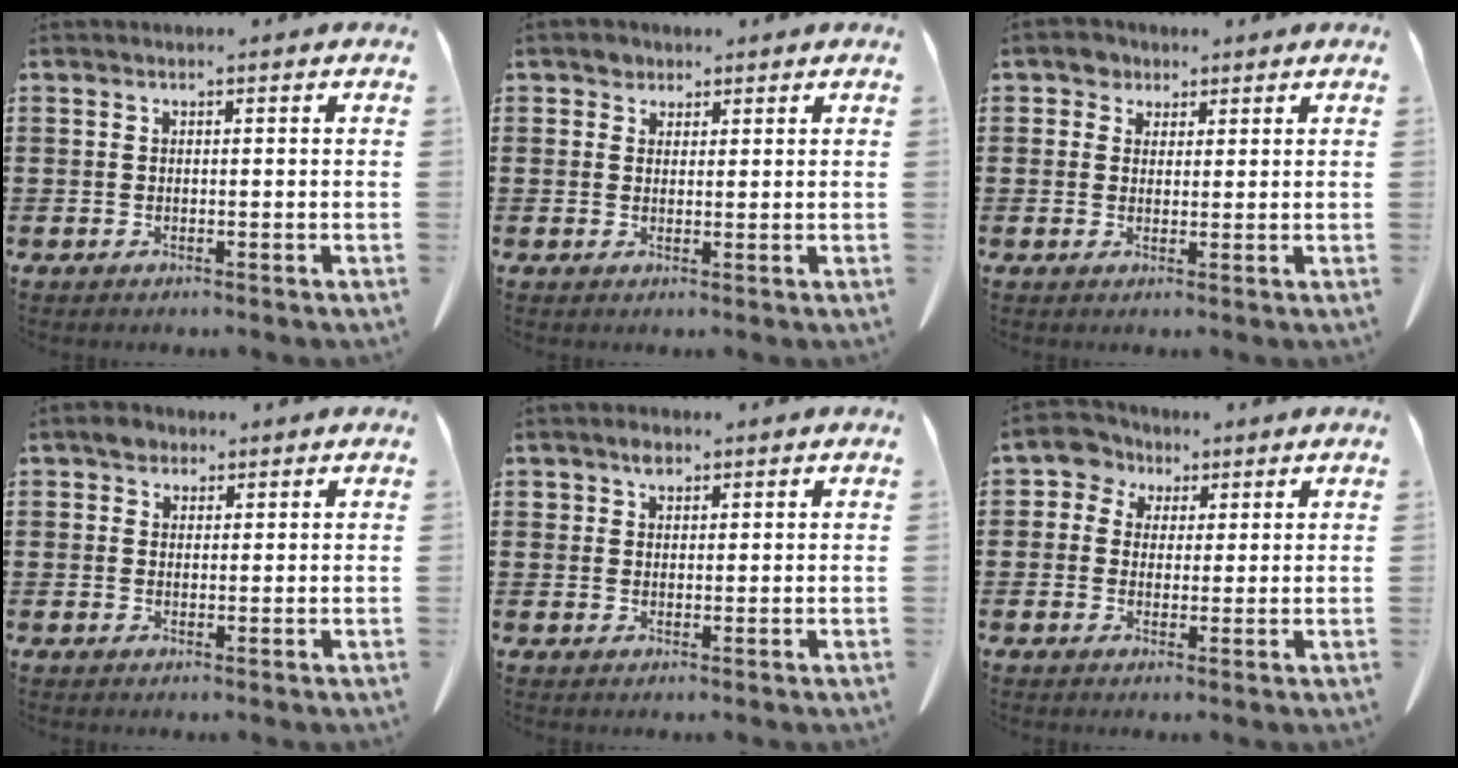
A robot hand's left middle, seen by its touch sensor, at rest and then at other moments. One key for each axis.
{"total": 1.8, "fx": 1.4, "fy": 1.1, "fz": 0.2, "tx": 0.000, "ty": 0.002, "tz": 0.025}
{"total": 2.1, "fx": 1.6, "fy": 1.5, "fz": 0.2, "tx": -0.003, "ty": 0.004, "tz": 0.028}
{"total": 2.2, "fx": 1.7, "fy": 1.4, "fz": 0.4, "tx": -0.006, "ty": 0.005, "tz": 0.030}
{"total": 2.0, "fx": 1.4, "fy": 1.1, "fz": 0.8, "tx": -0.011, "ty": 0.000, "tz": 0.025}
{"total": 3.8, "fx": 1.7, "fy": 3.3, "fz": 0.5, "tx": -0.033, "ty": 0.009, "tz": 0.027}